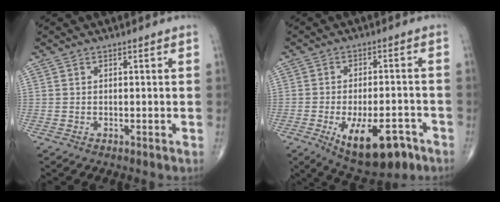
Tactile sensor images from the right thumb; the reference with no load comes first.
{"total": 16.8, "force": [-9.1, 7.6, 12.0], "torque": [-0.160, 0.046, -0.124]}